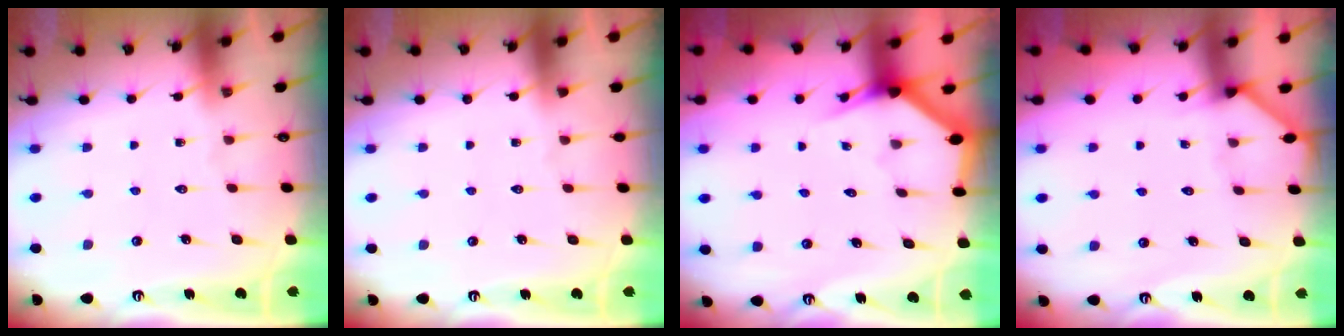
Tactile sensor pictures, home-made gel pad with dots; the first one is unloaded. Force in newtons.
{"total": 0.0}
{"total": 2.7, "press": 2.7, "slide": 0.1}
{"total": 2.2, "press": 2.2, "slide": 0.3}